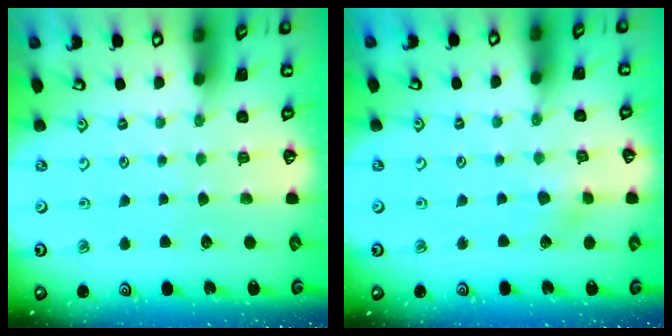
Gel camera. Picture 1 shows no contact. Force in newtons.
{"total": 3.9, "press": 3.9, "slide": 0.5}